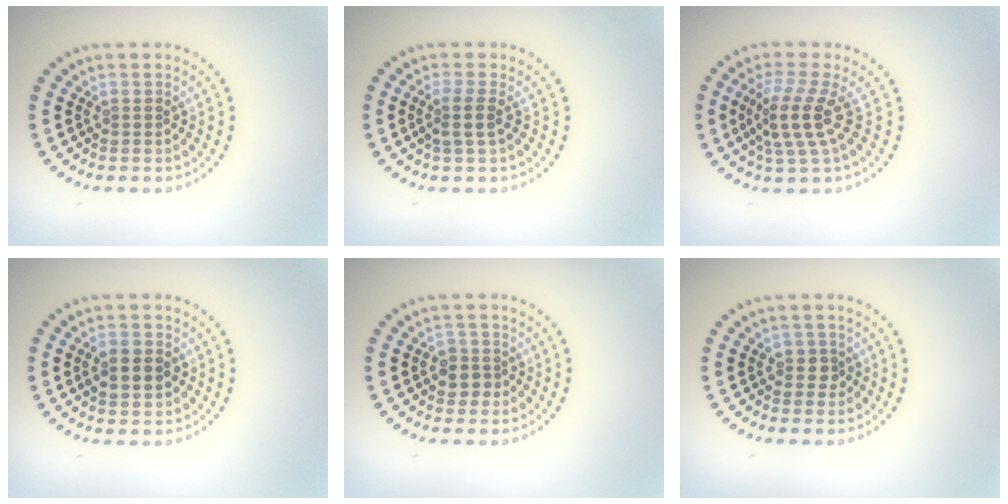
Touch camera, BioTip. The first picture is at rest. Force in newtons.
{"total": 1.8, "press": 1.4, "slide": 1.1}
{"total": 3.8, "press": 2.9, "slide": 2.4}
{"total": 3.2, "press": 3.2, "slide": 0.1}
{"total": 1.9, "press": 1.7, "slide": 0.9}
{"total": 1.3, "press": 1.1, "slide": 0.7}